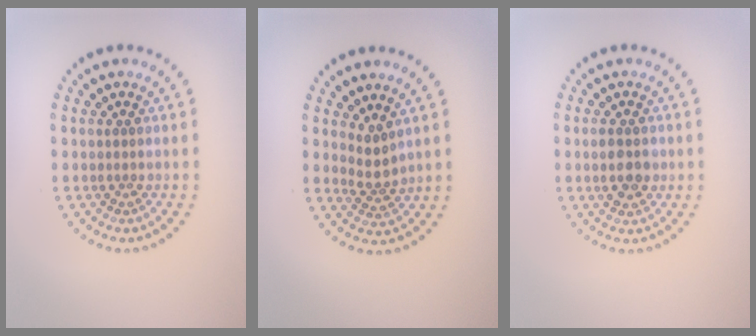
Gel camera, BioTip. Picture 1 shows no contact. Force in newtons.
{"total": 2.1, "press": 1.5, "slide": 1.5}
{"total": 2.7, "press": 2.7, "slide": 0.1}